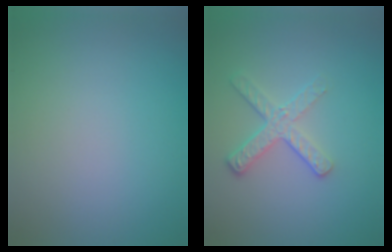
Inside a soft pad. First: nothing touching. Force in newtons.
{"total": 3.0, "press": 2.6, "slide": 1.6}